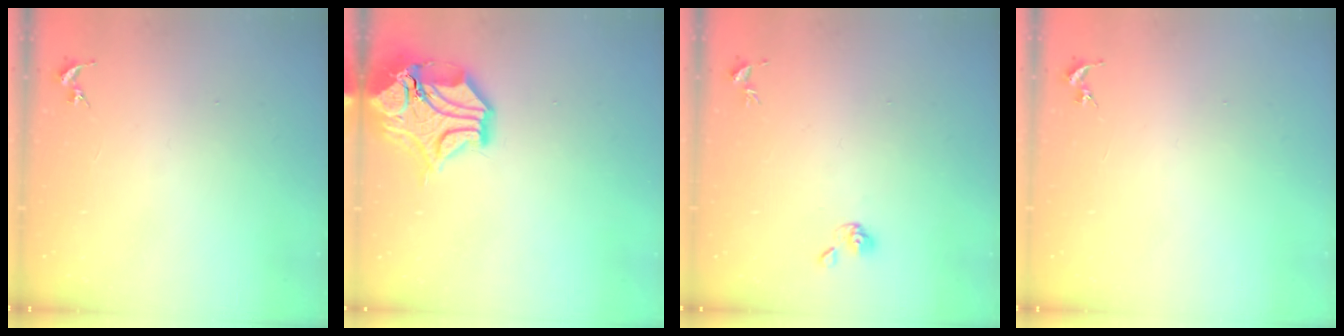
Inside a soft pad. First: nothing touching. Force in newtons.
{"total": 17.9, "press": 17.7, "slide": 2.6}
{"total": 5.2, "press": 5.1, "slide": 0.7}
{"total": 0.0}